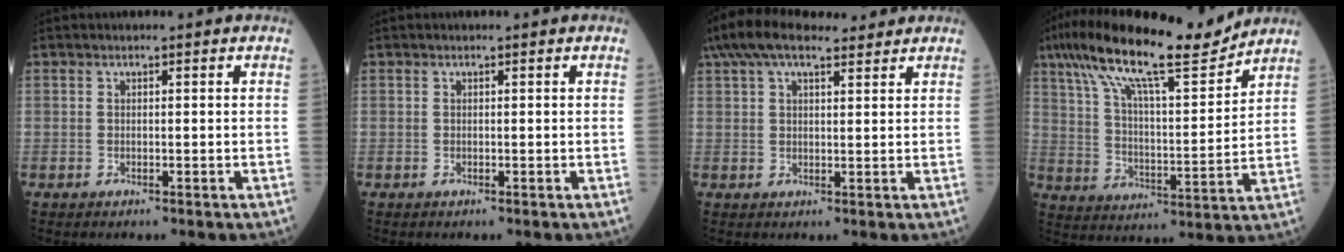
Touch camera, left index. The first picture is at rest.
{"total": 0.0}
{"total": 11.1, "force": [8.8, 3.4, 5.9], "torque": [-0.114, 0.058, 0.150]}
{"total": 17.2, "force": [13.9, 2.0, 9.9], "torque": [-0.180, 0.018, 0.236]}